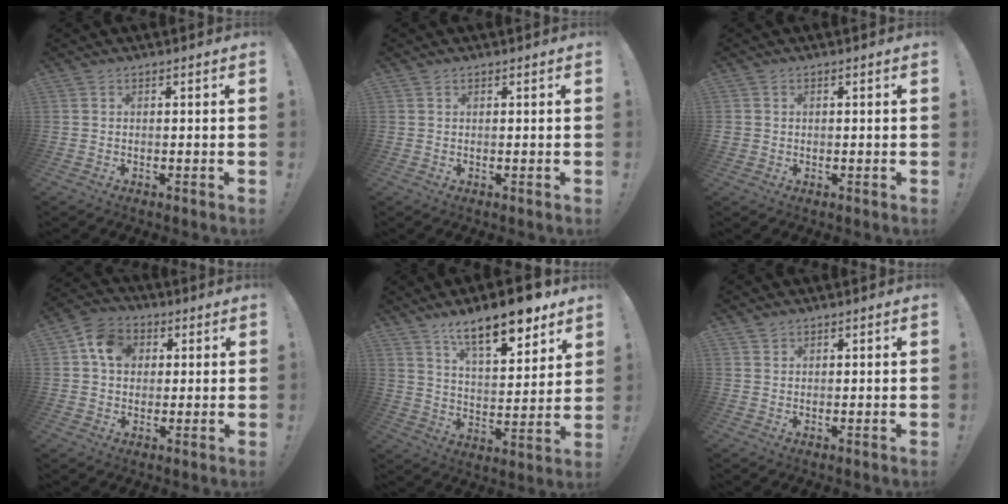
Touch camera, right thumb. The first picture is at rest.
{"total": 0.5, "force": [0.4, 0.2, 0.2], "torque": [0.003, -0.002, 0.007]}
{"total": 1.2, "force": [0.1, 1.2, 0.3], "torque": [-0.005, 0.003, 0.003]}
{"total": 10.6, "force": [3.0, 8.6, 5.3], "torque": [-0.080, 0.005, 0.059]}
{"total": 15.8, "force": [10.9, 5.1, 10.3], "torque": [-0.158, -0.070, 0.181]}
{"total": 1.3, "force": [1.2, 0.6, 0.3], "torque": [0.003, -0.005, 0.021]}